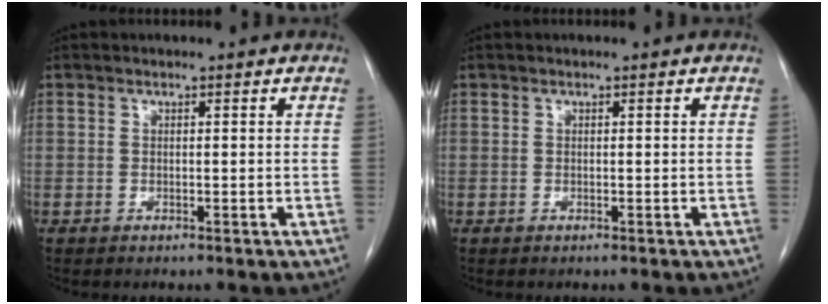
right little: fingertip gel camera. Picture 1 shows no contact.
{"total": 0.0}